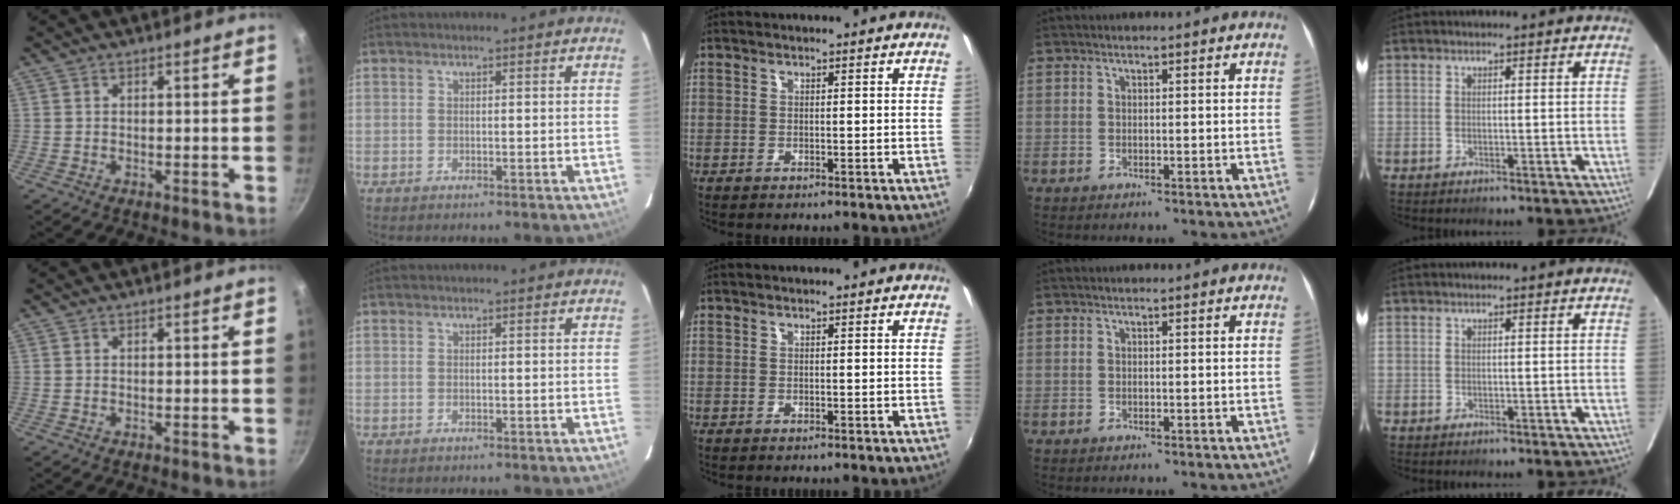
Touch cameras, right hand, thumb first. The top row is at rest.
{}